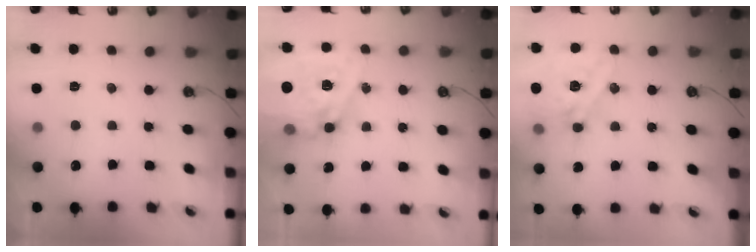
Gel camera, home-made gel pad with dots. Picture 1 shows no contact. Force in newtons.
{"total": 19.6, "press": 19.5, "slide": 1.8}
{"total": 18.0, "press": 17.9, "slide": 1.9}